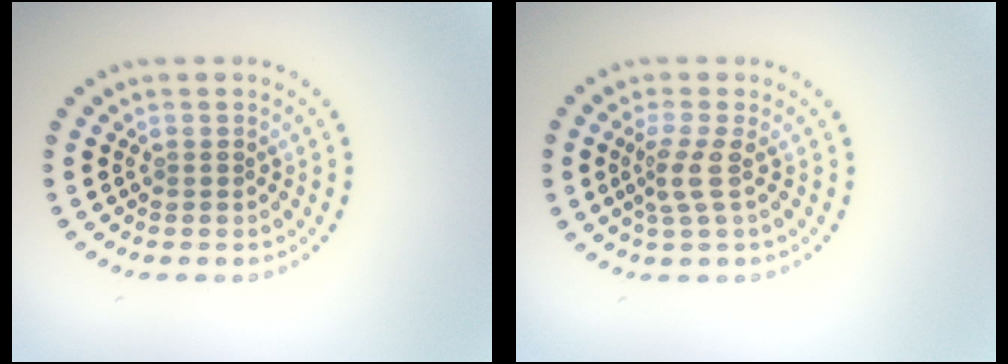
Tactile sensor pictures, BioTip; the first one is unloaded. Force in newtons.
{"total": 2.2, "press": 1.5, "slide": 1.6}